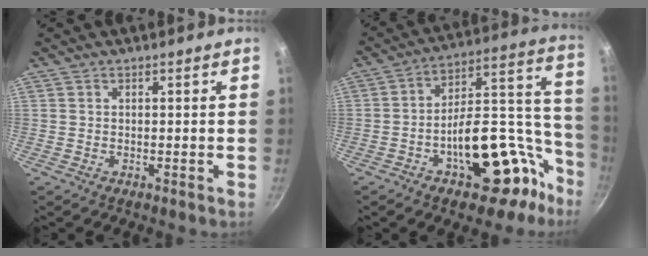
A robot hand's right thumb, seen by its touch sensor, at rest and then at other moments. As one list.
[{"total": 24.3, "force": [-11.4, 13.1, 17.0], "torque": [-0.151, 0.109, -0.157]}]